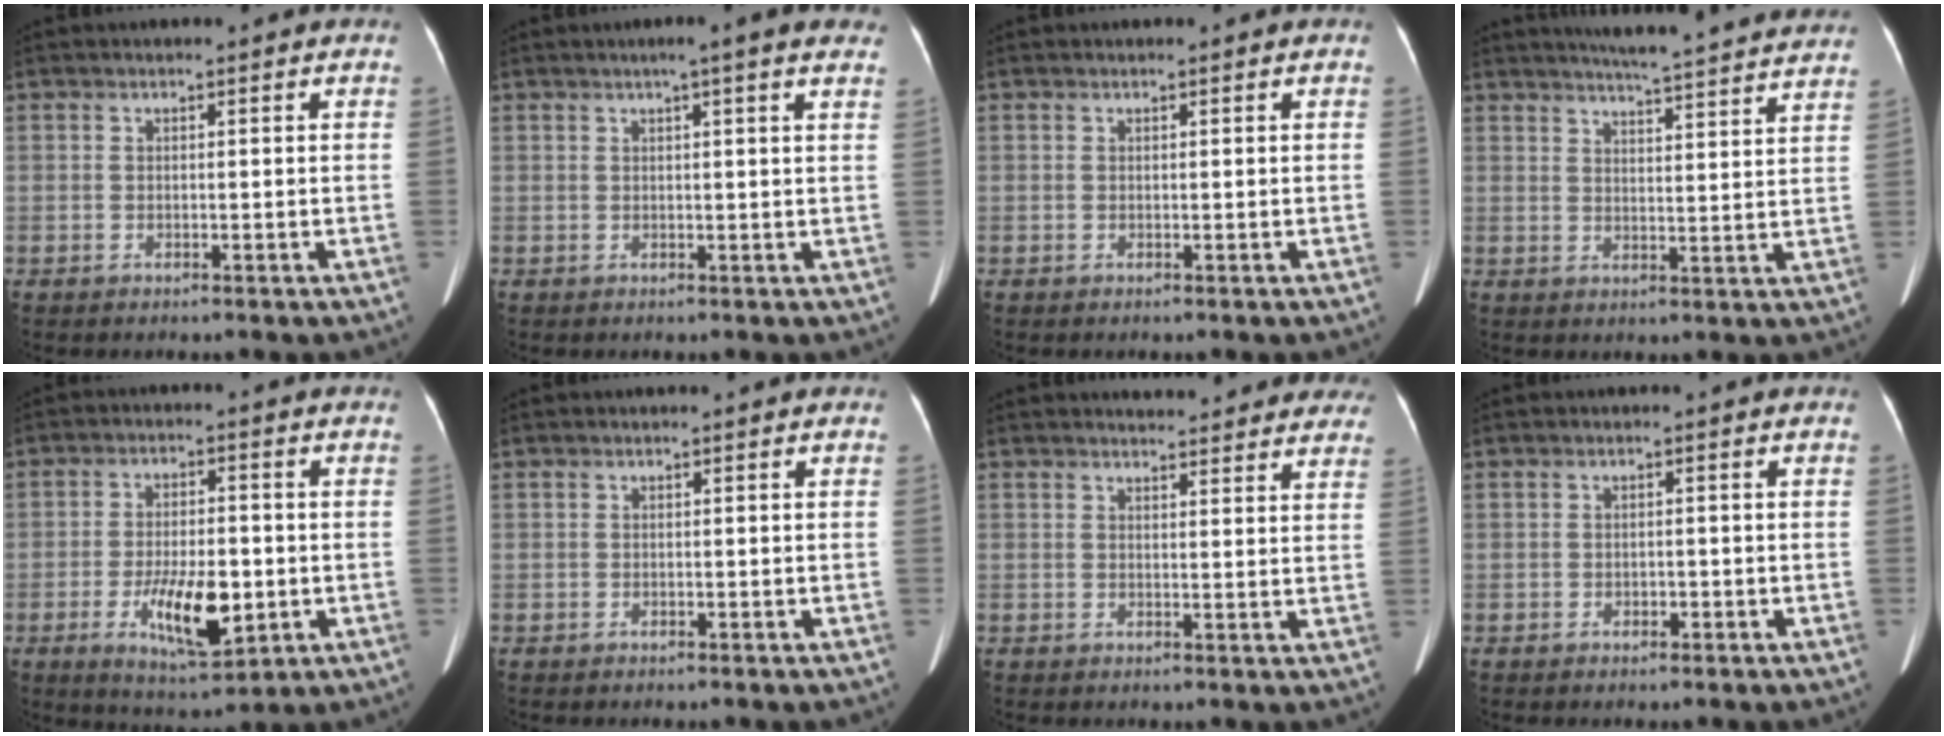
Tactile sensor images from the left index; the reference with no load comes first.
{"total": 6.8, "force": [5.0, 0.3, 4.6], "torque": [-0.053, 0.020, 0.048]}
{"total": 0.0}
{"total": 20.4, "force": [19.0, 0.5, 7.4], "torque": [-0.109, -0.021, 0.230]}
{"total": 9.9, "force": [-2.7, 3.4, 8.9], "torque": [-0.162, -0.013, -0.037]}
{"total": 0.0}
{"total": 13.8, "force": [13.0, 3.2, 3.7], "torque": [-0.017, -0.002, 0.129]}
{"total": 1.0, "force": [-0.6, 0.6, 0.5], "torque": [-0.010, 0.000, -0.005]}